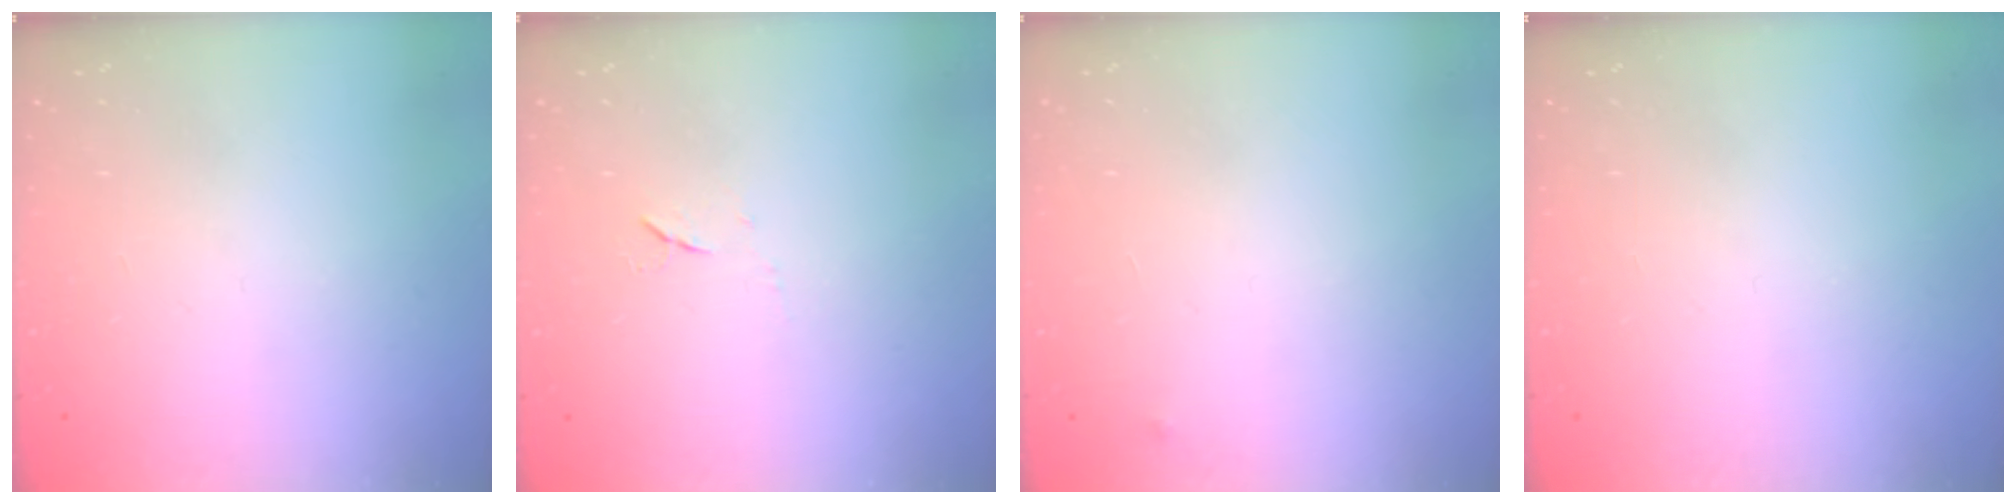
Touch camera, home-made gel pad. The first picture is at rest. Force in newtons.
{"total": 4.6, "press": 4.6, "slide": 0.7}
{"total": 2.5, "press": 2.4, "slide": 0.4}
{"total": 0.0}